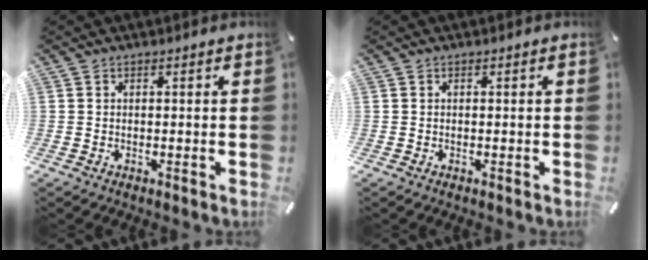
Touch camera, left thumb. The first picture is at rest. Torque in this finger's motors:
{"motor_torque": [-0.04, 0.04, -0.03, 0.06, 0.00]}